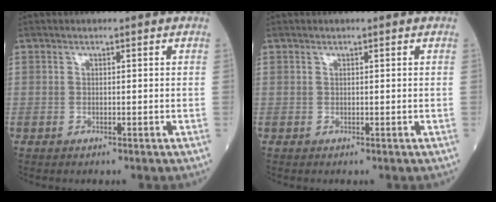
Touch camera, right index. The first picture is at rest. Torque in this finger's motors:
{"motor_torque": [-0.12, -0.02, -0.04, 0.00]}